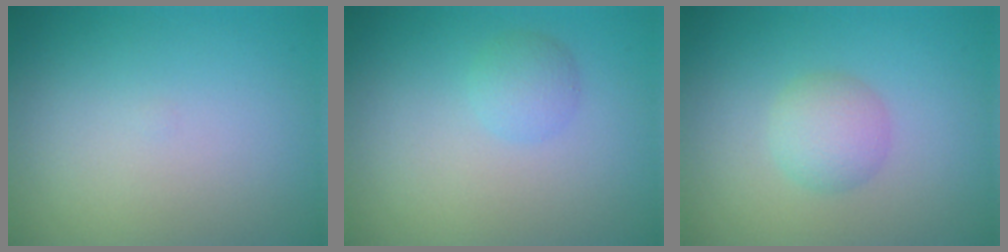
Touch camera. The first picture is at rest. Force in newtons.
{"total": 1.7, "press": 1.7, "slide": 0.1}
{"total": 2.5, "press": 2.5, "slide": 0.1}